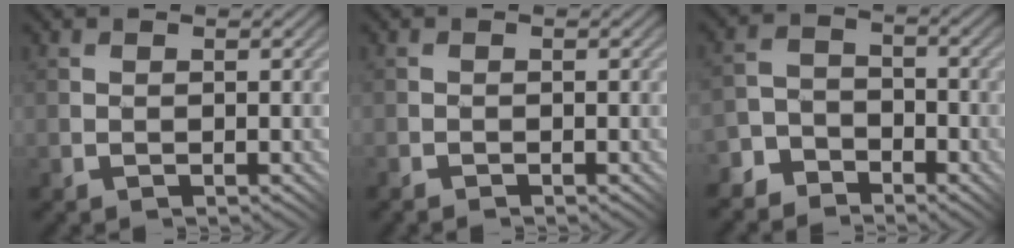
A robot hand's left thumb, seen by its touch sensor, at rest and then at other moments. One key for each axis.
{"total": 0.9, "fx": -0.9, "fy": 0.0, "fz": 0.0, "tx": 0.000, "ty": 0.003, "tz": -0.020}
{"total": 5.5, "fx": -4.5, "fy": 3.0, "fz": 0.6, "tx": -0.008, "ty": 0.009, "tz": -0.091}